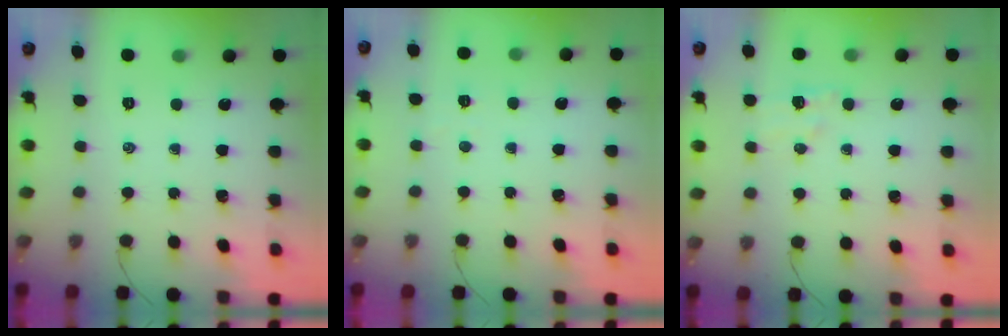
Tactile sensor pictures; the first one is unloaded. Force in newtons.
{"total": 2.9, "press": 2.8, "slide": 0.6}
{"total": 5.4, "press": 5.3, "slide": 1.2}